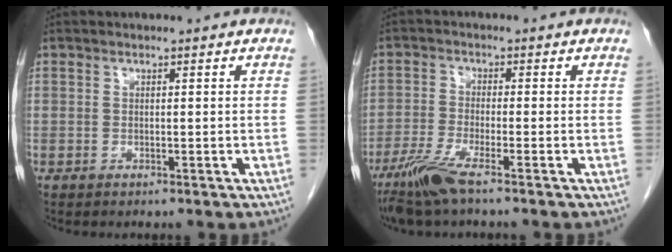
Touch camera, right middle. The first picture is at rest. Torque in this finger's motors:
{"motor_torque": [0.89, -0.67, 0.24, 0.07]}